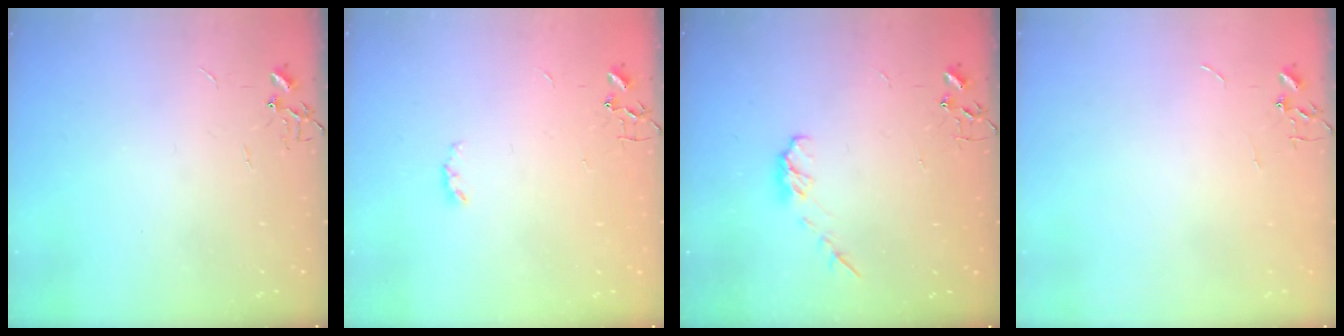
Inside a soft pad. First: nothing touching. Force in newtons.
{"total": 3.3, "press": 3.3, "slide": 0.5}
{"total": 5.8, "press": 5.8, "slide": 0.7}
{"total": 0.0}